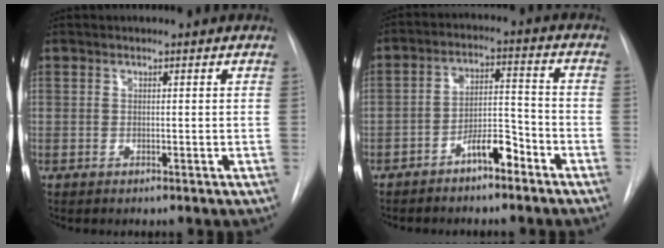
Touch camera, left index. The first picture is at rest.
{"total": 6.4, "force": [-4.4, 1.9, 4.2], "torque": [-0.074, 0.020, -0.075]}